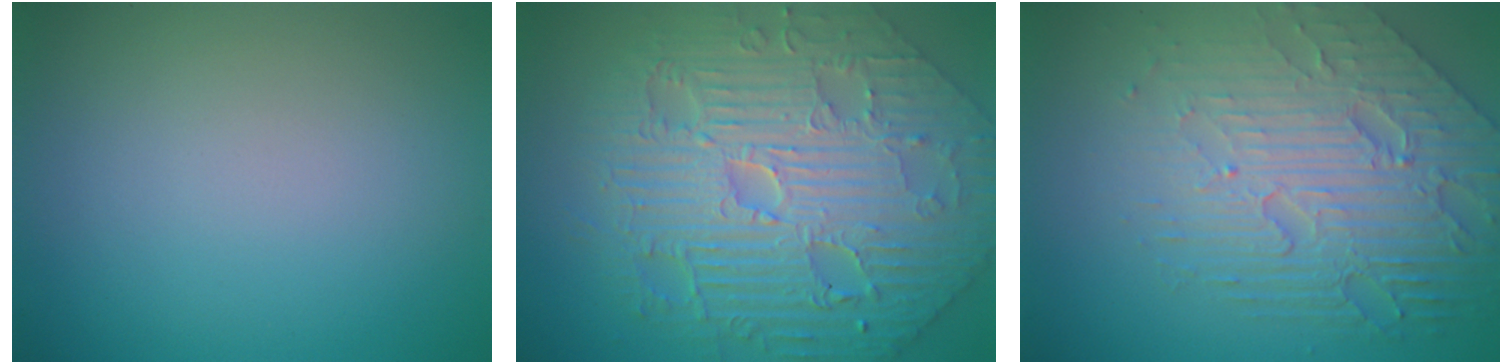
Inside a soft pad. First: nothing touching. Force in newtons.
{"total": 9.9, "press": 7.4, "slide": 6.6}
{"total": 8.1, "press": 5.6, "slide": 5.9}